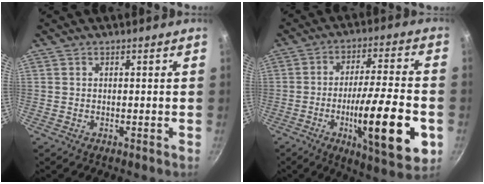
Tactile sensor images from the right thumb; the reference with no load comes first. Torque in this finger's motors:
{"motor_torque": [-0.17, 0.83, 1.61, -0.46, 0.22]}